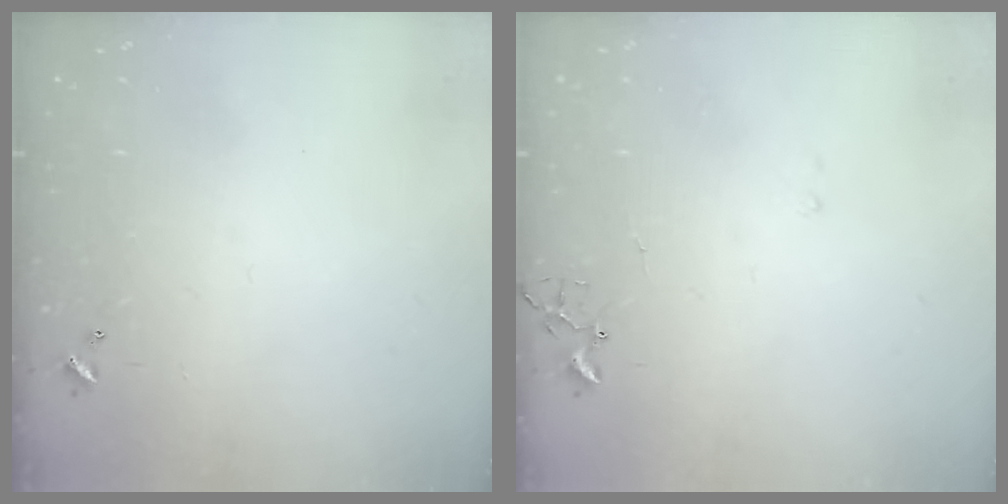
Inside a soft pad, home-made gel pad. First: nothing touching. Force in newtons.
{"total": 8.6, "press": 8.5, "slide": 0.7}